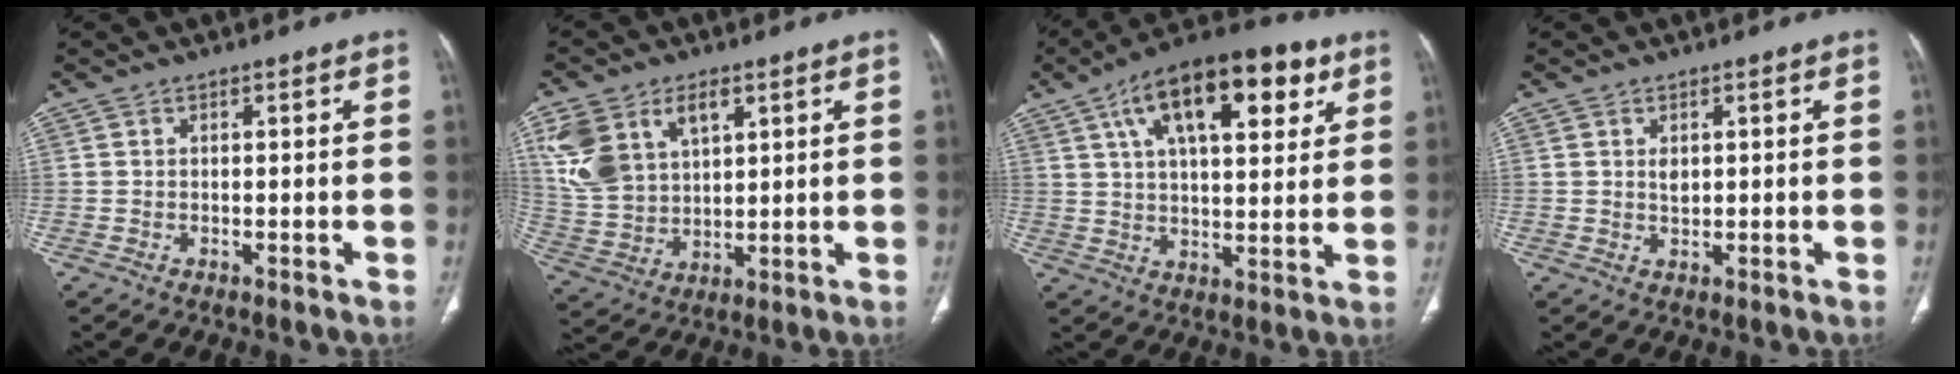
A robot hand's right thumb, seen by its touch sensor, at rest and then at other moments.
{"total": 14.1, "force": [6.1, 8.9, 9.1], "torque": [-0.177, -0.009, 0.135]}
{"total": 20.3, "force": [9.0, 8.9, 15.8], "torque": [-0.230, -0.005, 0.143]}
{"total": 1.7, "force": [0.6, 1.0, 1.3], "torque": [-0.020, -0.004, 0.015]}